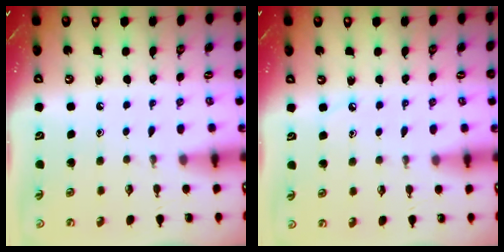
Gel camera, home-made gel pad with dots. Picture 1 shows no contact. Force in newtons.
{"total": 2.8, "press": 2.7, "slide": 0.4}